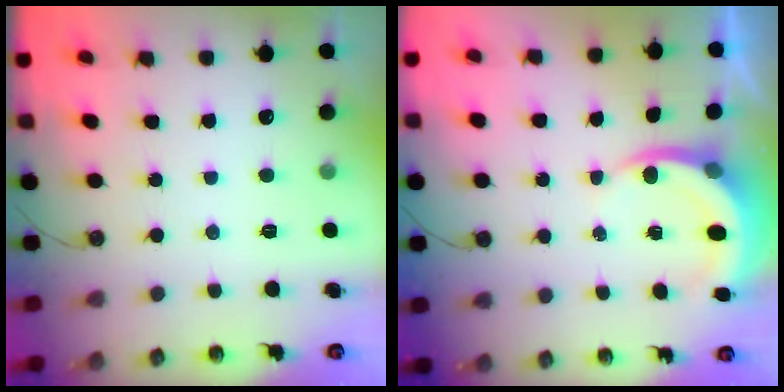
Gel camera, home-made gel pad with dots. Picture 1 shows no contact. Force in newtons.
{"total": 4.5, "press": 4.5, "slide": 0.3}